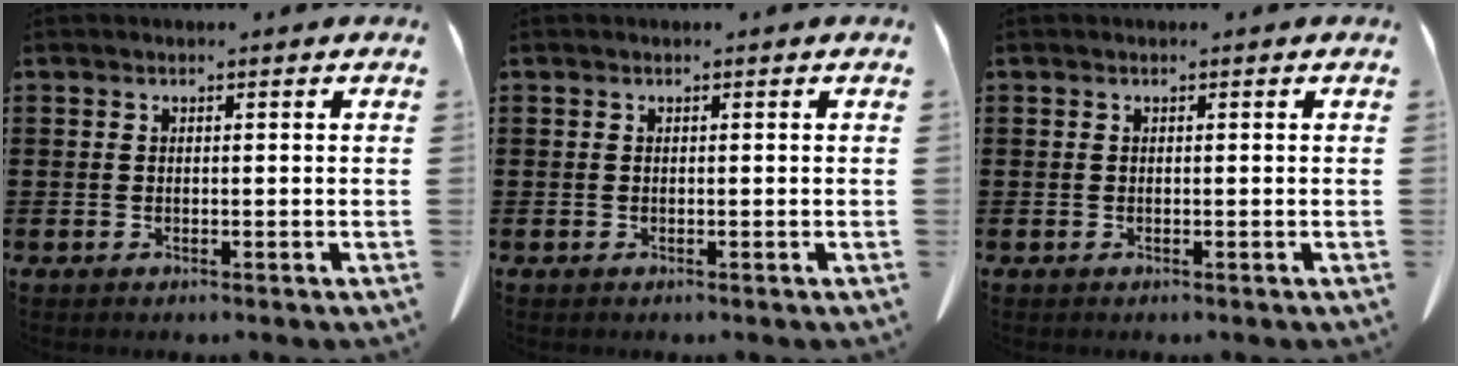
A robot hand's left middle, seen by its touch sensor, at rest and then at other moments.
{"total": 0.0}
{"total": 0.0}